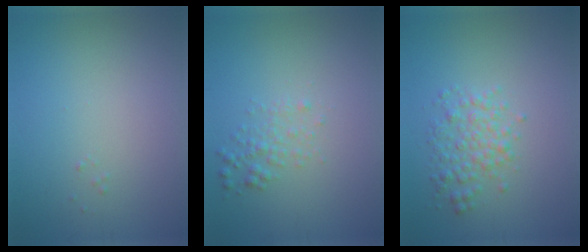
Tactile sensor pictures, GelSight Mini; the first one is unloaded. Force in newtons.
{"total": 1.5, "press": 1.5, "slide": 0.1}
{"total": 2.9, "press": 2.9, "slide": 0.0}